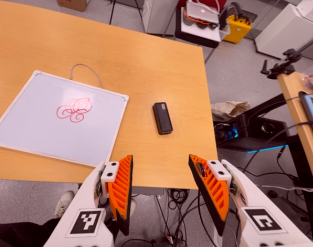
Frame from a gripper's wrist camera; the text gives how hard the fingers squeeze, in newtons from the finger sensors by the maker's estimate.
{"total": 0.0}